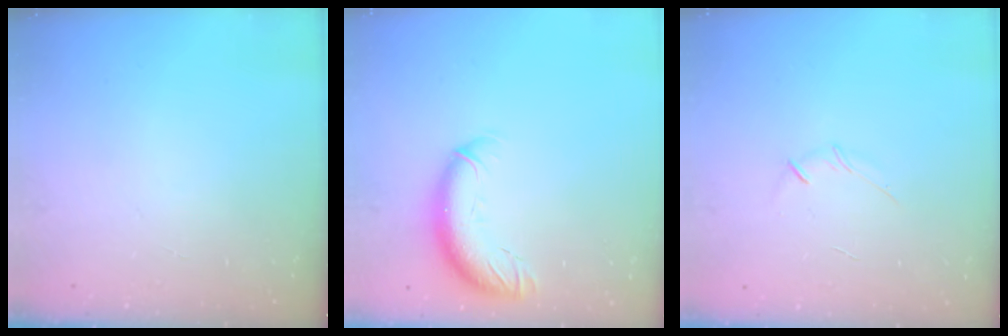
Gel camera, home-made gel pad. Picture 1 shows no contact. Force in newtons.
{"total": 12.0, "press": 11.7, "slide": 3.0}
{"total": 3.5, "press": 3.3, "slide": 1.0}